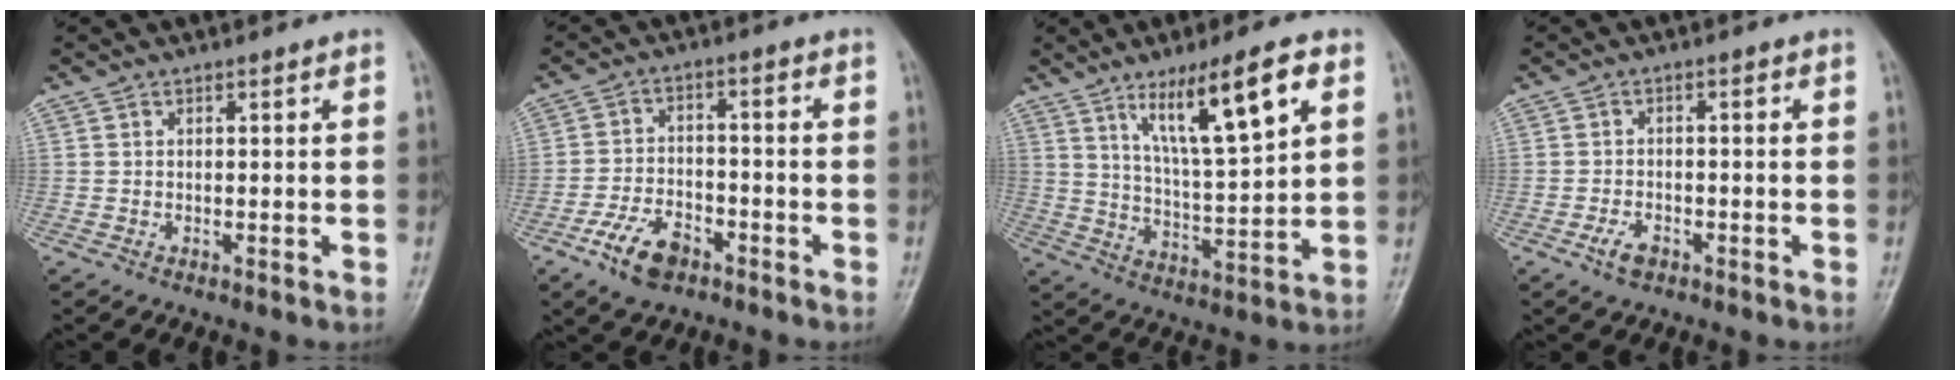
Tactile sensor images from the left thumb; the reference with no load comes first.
{"total": 8.1, "force": [-4.7, 4.6, 4.8], "torque": [-0.081, 0.024, -0.087]}
{"total": 14.1, "force": [7.0, 3.0, 11.9], "torque": [-0.193, -0.030, 0.127]}
{"total": 3.4, "force": [-1.9, 1.9, 2.1], "torque": [-0.038, 0.011, -0.034]}